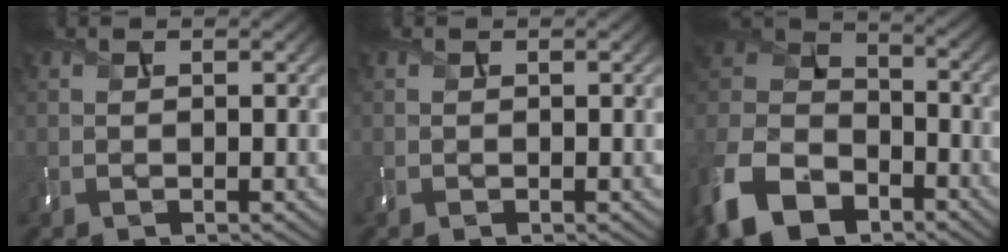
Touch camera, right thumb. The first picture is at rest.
{"total": 0.0}
{"total": 15.5, "force": [-9.7, 9.3, 7.8], "torque": [-0.225, -0.037, -0.191]}